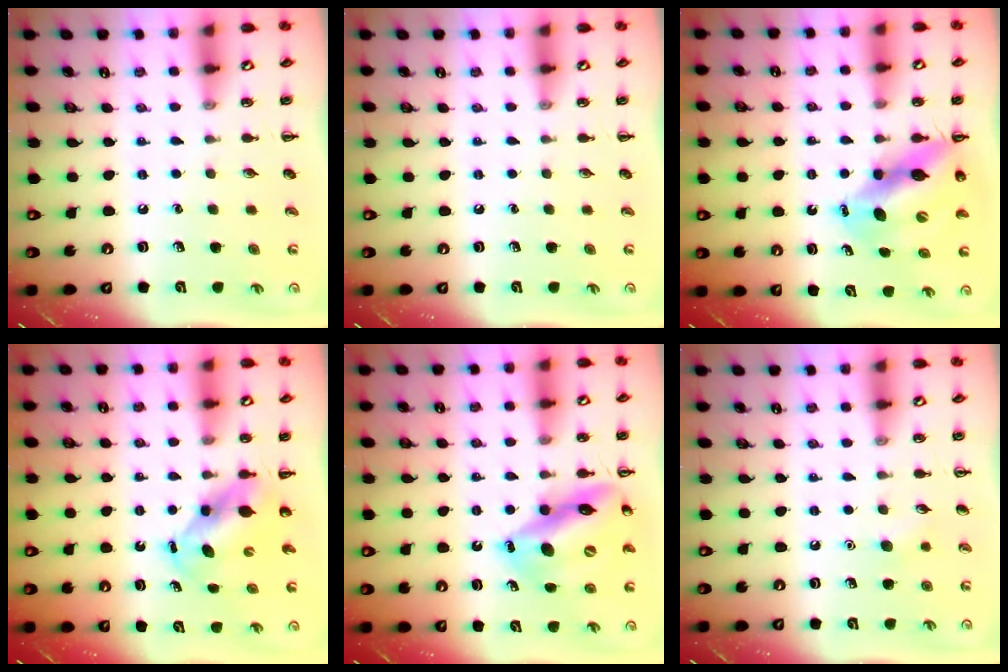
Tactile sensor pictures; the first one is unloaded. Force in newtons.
{"total": 0.0}
{"total": 11.2, "press": 10.8, "slide": 3.2}
{"total": 5.5, "press": 5.4, "slide": 1.0}
{"total": 15.5, "press": 14.7, "slide": 4.8}
{"total": 5.4, "press": 5.2, "slide": 1.1}